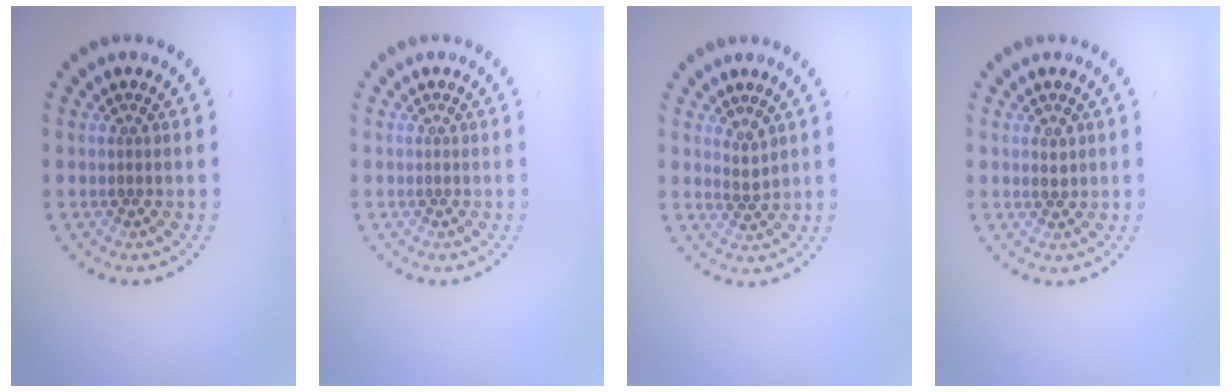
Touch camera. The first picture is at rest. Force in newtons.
{"total": 0.0}
{"total": 1.4, "press": 0.9, "slide": 1.0}
{"total": 1.0, "press": 1.0, "slide": 0.0}